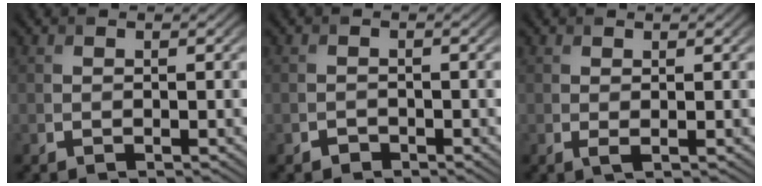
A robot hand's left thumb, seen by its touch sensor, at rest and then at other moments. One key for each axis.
{"total": 0.9, "fx": -0.8, "fy": 0.5, "fz": 0.2, "tx": -0.001, "ty": -0.001, "tz": -0.015}
{"total": 0.8, "fx": 0.2, "fy": 0.2, "fz": 0.8, "tx": -0.017, "ty": -0.001, "tz": 0.003}